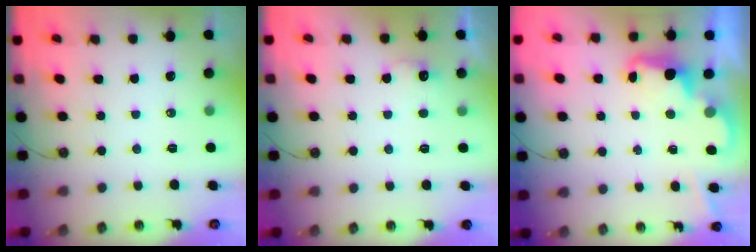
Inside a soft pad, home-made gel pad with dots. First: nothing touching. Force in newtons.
{"total": 4.8, "press": 4.7, "slide": 1.2}
{"total": 2.4, "press": 2.3, "slide": 0.5}